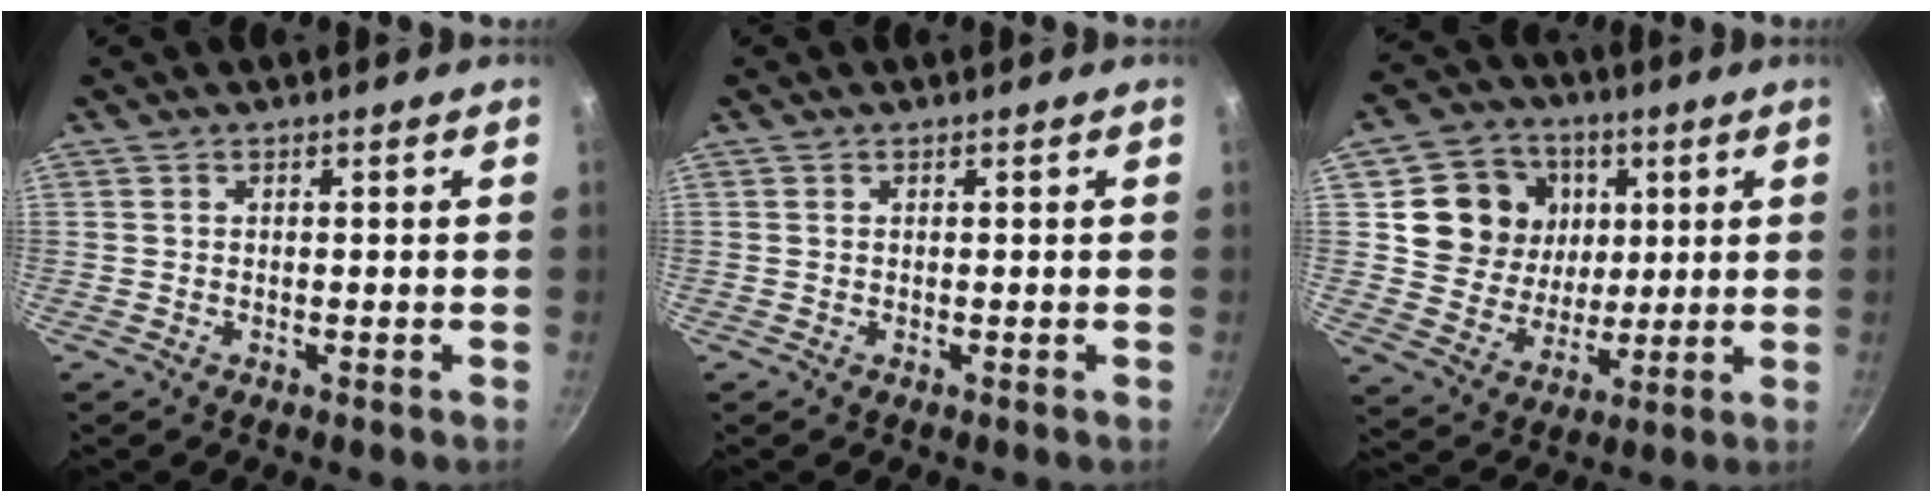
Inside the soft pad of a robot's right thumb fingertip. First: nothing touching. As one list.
[{"total": 0.0}, {"total": 14.7, "force": [4.2, 12.9, 5.7], "torque": [-0.070, -0.009, 0.077]}]